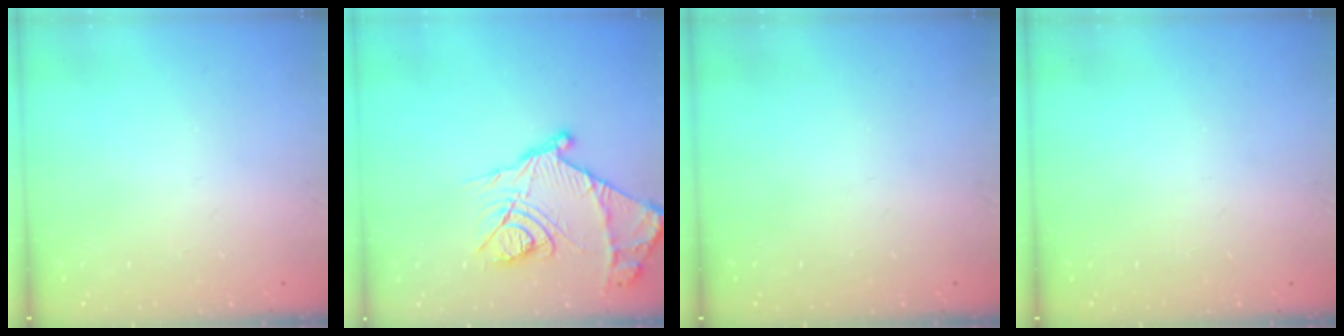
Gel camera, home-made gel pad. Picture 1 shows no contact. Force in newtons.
{"total": 18.9, "press": 18.8, "slide": 1.6}
{"total": 0.0}
{"total": 0.0}